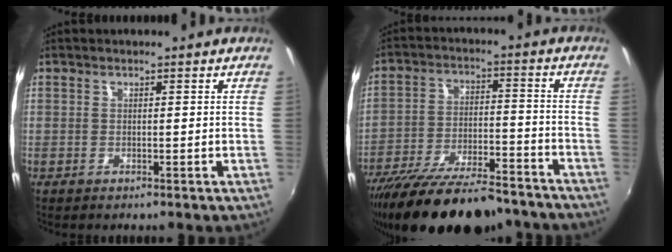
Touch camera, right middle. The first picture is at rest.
{"total": 22.4, "force": [-18.5, 6.2, 11.0], "torque": [-0.202, -0.038, -0.277]}